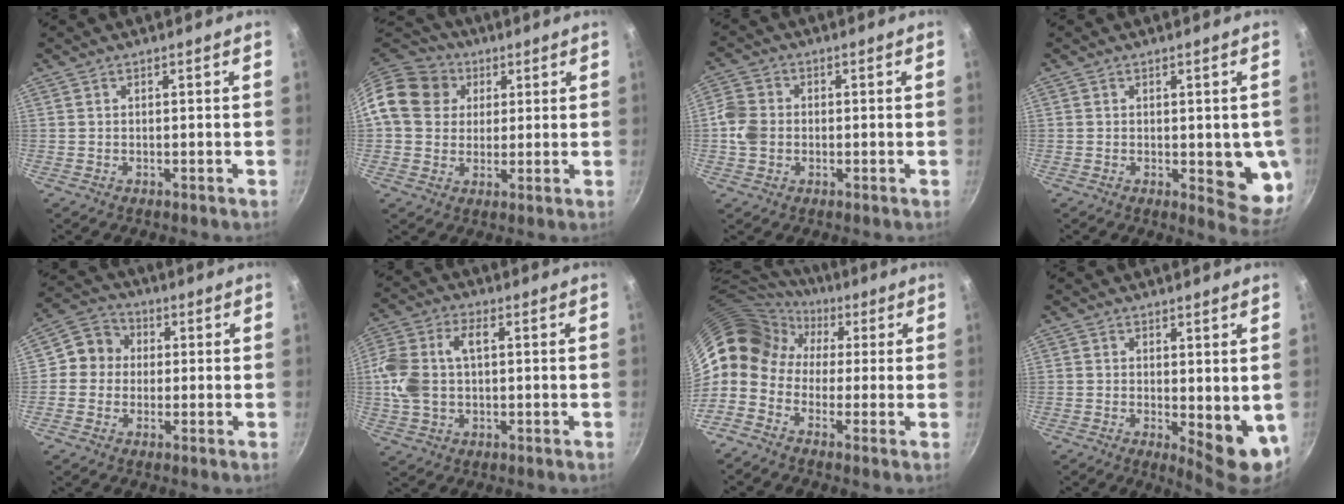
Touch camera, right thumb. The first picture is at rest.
{"total": 14.1, "force": [4.1, 11.9, 6.5], "torque": [-0.107, 0.017, 0.061]}
{"total": 5.5, "force": [-0.7, 4.7, 2.8], "torque": [-0.043, 0.010, -0.027]}
{"total": 8.4, "force": [-0.7, 3.7, 7.5], "torque": [-0.060, -0.018, -0.008]}
{"total": 6.9, "force": [0.2, 6.5, 2.3], "torque": [-0.001, 0.015, -0.017]}
{"total": 11.6, "force": [1.0, 7.2, 9.0], "torque": [-0.181, 0.020, 0.010]}
{"total": 11.5, "force": [1.9, 9.8, 5.8], "torque": [-0.102, 0.026, 0.003]}
{"total": 7.7, "force": [-0.1, 3.1, 7.0], "torque": [-0.078, -0.014, 0.006]}